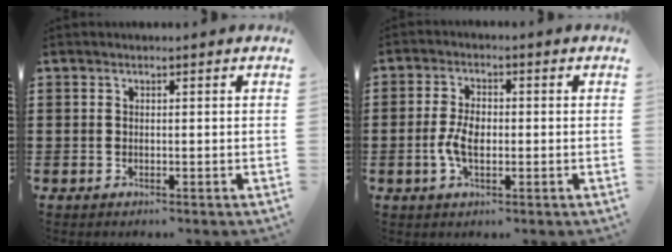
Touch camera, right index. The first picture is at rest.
{"total": 4.5, "force": [-0.7, 2.5, 3.7], "torque": [-0.089, -0.001, -0.019]}